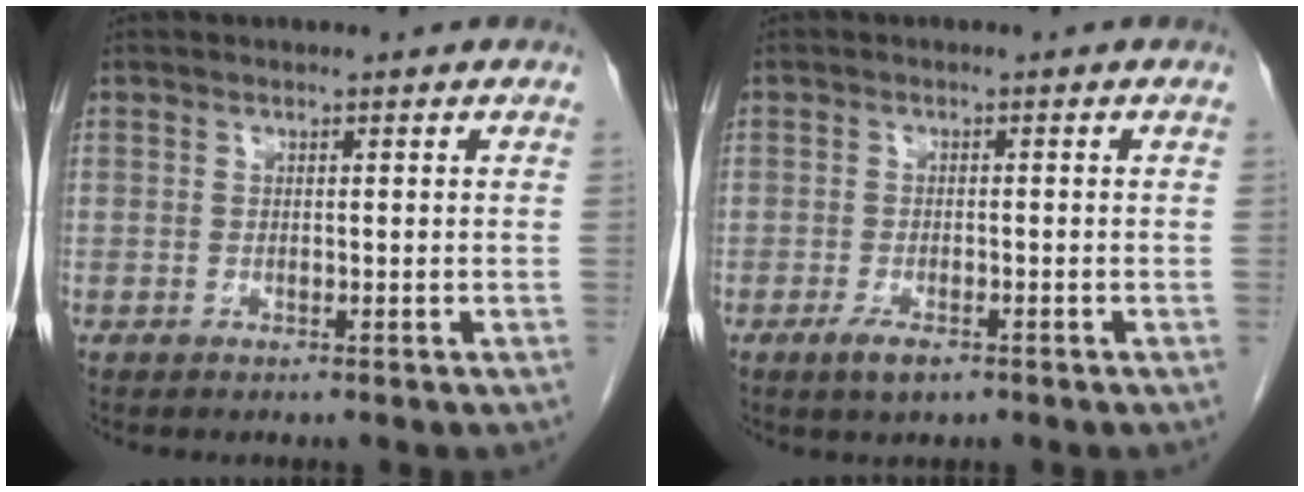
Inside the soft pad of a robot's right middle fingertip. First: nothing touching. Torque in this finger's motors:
{"motor_torque": [0.61, -0.44, 0.23, 0.05]}